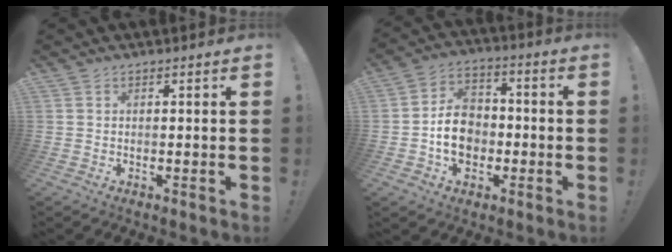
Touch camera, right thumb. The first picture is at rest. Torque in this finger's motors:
{"motor_torque": [1.47, 1.22, 0.84, -0.84, 0.43]}